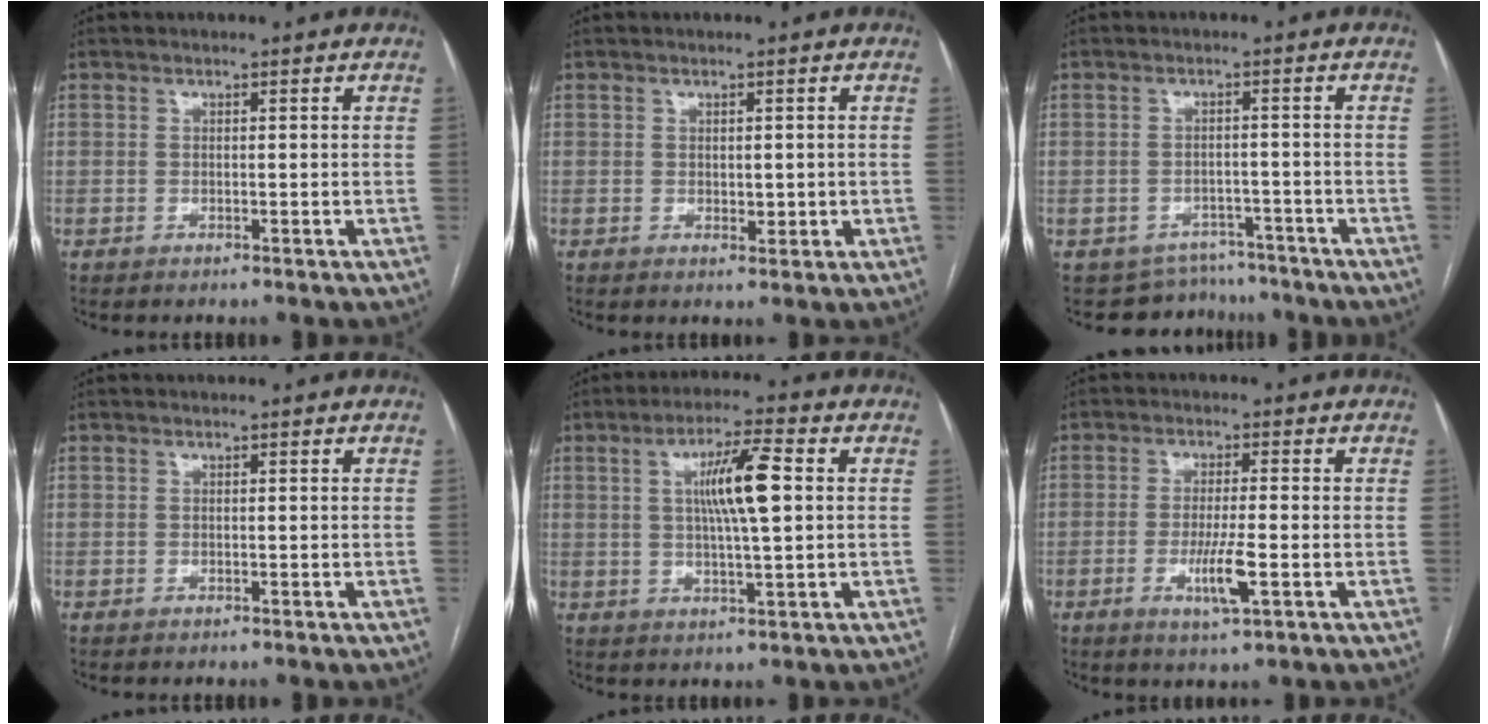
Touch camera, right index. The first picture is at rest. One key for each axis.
{"total": 1.9, "fx": 0.0, "fy": 1.1, "fz": 1.5, "tx": -0.017, "ty": -0.002, "tz": 0.003}
{"total": 6.0, "fx": -5.2, "fy": 2.8, "fz": -1.0, "tx": 0.022, "ty": 0.021, "tz": -0.068}
{"total": 0.0}
{"total": 8.8, "fx": 1.6, "fy": 0.7, "fz": 8.6, "tx": -0.155, "ty": 0.007, "tz": 0.027}
{"total": 5.8, "fx": -1.8, "fy": 0.3, "fz": 5.5, "tx": -0.107, "ty": -0.012, "tz": -0.030}